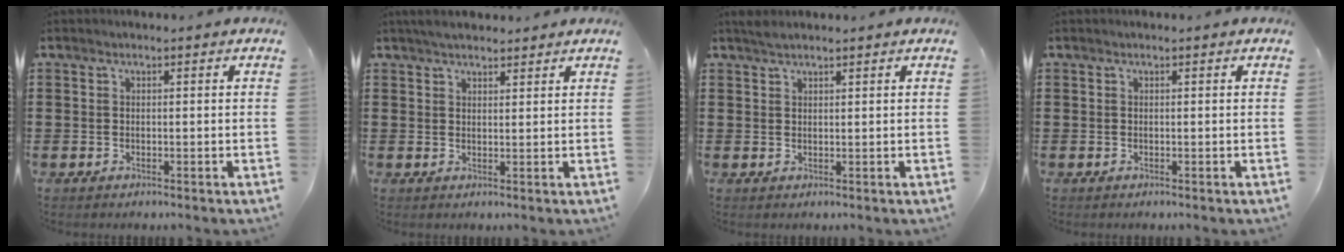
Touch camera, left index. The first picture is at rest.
{"total": 2.8, "force": [2.6, 0.8, 0.8], "torque": [-0.020, 0.003, 0.051]}
{"total": 1.6, "force": [1.5, 0.3, 0.7], "torque": [-0.016, 0.001, 0.028]}
{"total": 0.0}